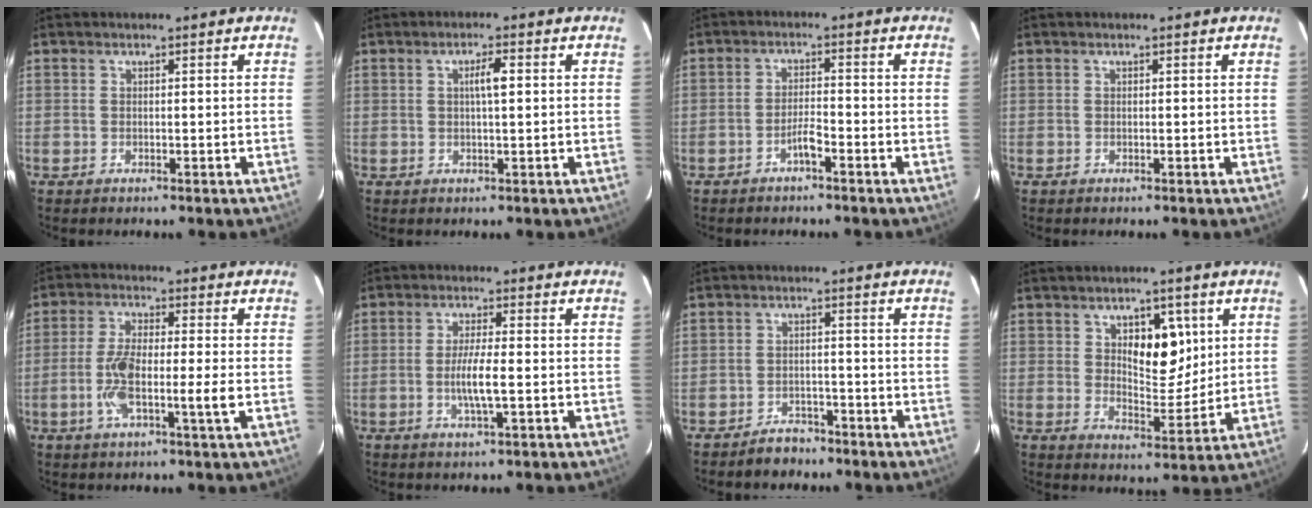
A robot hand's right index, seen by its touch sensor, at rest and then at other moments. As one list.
[{"total": 2.7, "force": [0.5, 0.2, 2.7], "torque": [-0.048, 0.003, 0.007]}, {"total": 2.7, "force": [-1.7, 0.2, 2.0], "torque": [-0.035, 0.002, -0.033]}, {"total": 0.0}, {"total": 8.4, "force": [-1.7, 0.9, 8.2], "torque": [-0.164, 0.003, -0.038]}, {"total": 5.1, "force": [-1.0, 0.3, 5.0], "torque": [-0.096, -0.006, -0.020]}, {"total": 3.6, "force": [-2.9, 1.9, 0.5], "torque": [-0.012, 0.007, -0.044]}, {"total": 8.1, "force": [3.0, 3.8, 6.5], "torque": [-0.095, 0.001, 0.053]}]